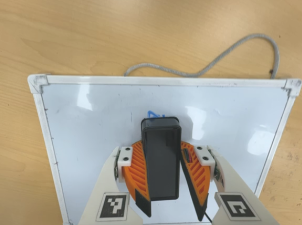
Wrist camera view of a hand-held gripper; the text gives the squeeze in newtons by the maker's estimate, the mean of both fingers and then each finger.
{"total": 11.8, "left": 13.8, "right": 9.8}